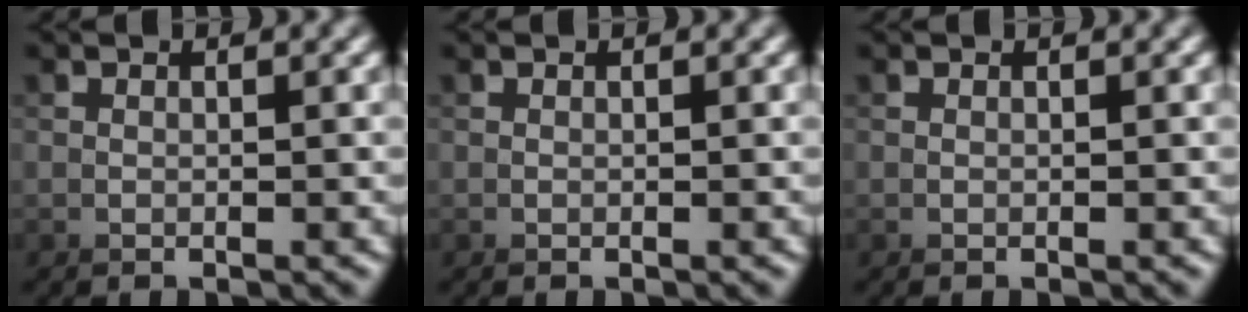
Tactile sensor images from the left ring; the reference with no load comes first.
{"total": 0.0}
{"total": 0.0}